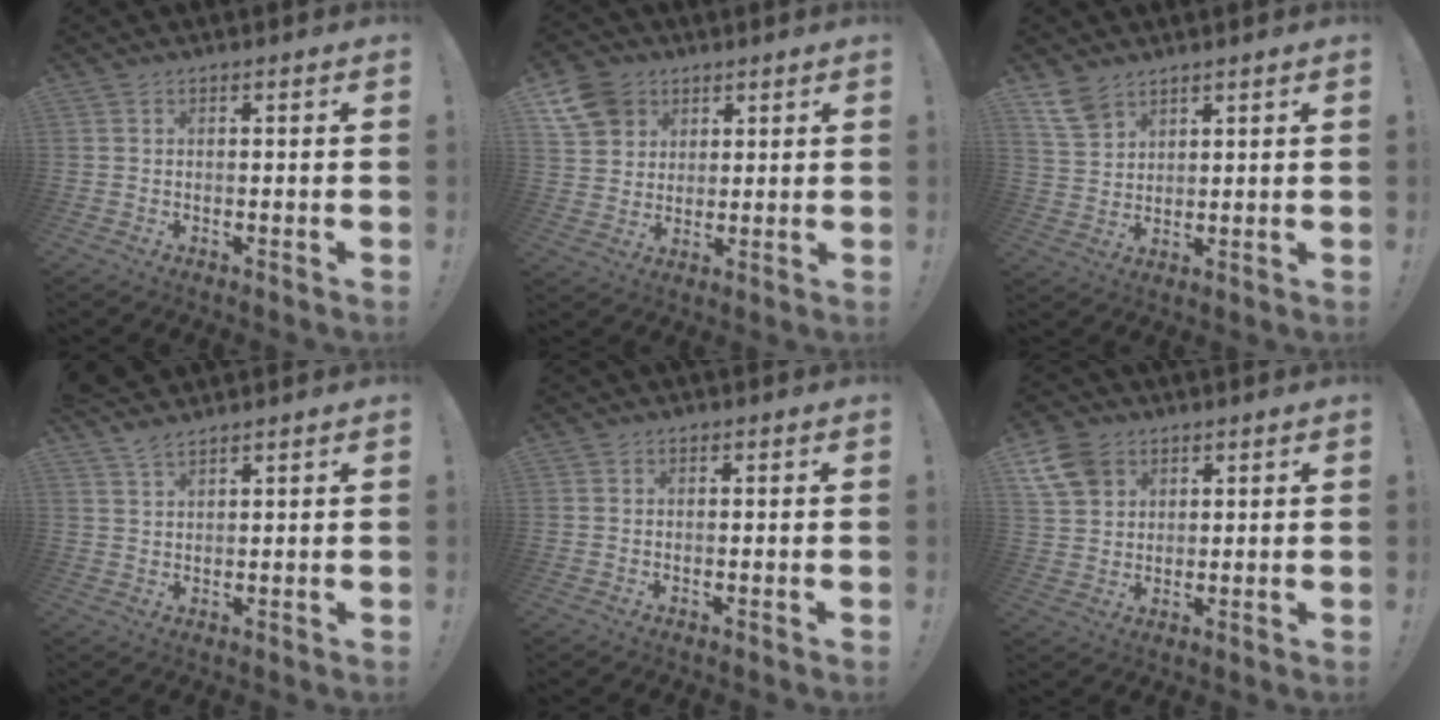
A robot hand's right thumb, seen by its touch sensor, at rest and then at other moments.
{"total": 10.5, "force": [5.1, 8.6, 3.4], "torque": [-0.056, -0.025, 0.106]}
{"total": 7.4, "force": [5.5, 3.9, 3.0], "torque": [-0.055, -0.028, 0.109]}
{"total": 4.2, "force": [3.7, 1.0, 1.7], "torque": [-0.037, -0.020, 0.071]}
{"total": 0.6, "force": [0.5, 0.4, -0.2], "torque": [0.006, 0.001, 0.008]}
{"total": 9.1, "force": [4.9, 6.7, 3.7], "torque": [-0.069, -0.020, 0.098]}